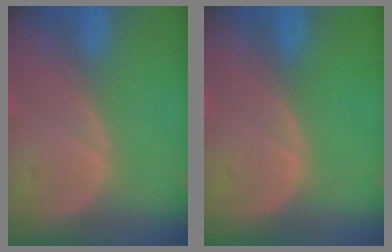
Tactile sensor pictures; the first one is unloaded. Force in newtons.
{"total": 0.0}